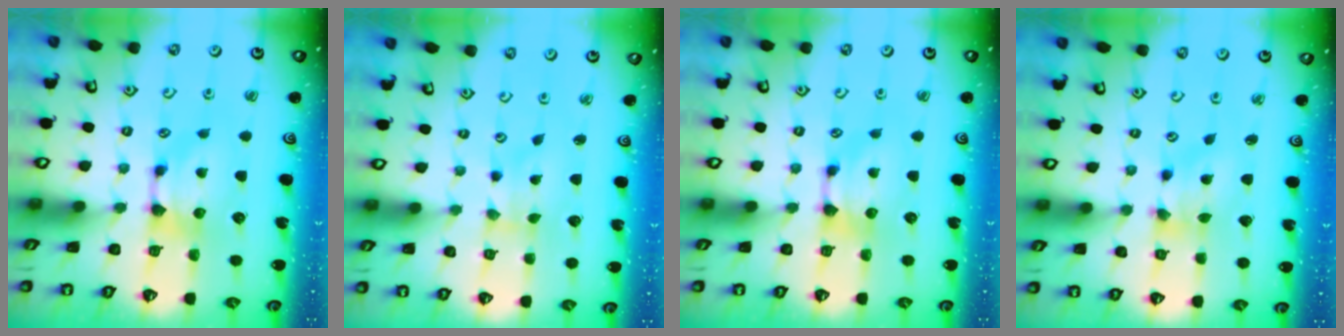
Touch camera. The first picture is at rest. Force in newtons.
{"total": 2.4, "press": 2.2, "slide": 1.0}
{"total": 0.0}
{"total": 1.8, "press": 1.3, "slide": 1.2}